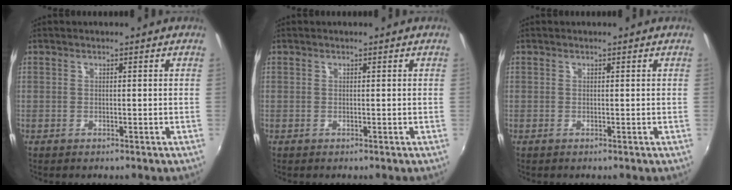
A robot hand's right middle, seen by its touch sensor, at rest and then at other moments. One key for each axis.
{"total": 0.0}
{"total": 0.0}